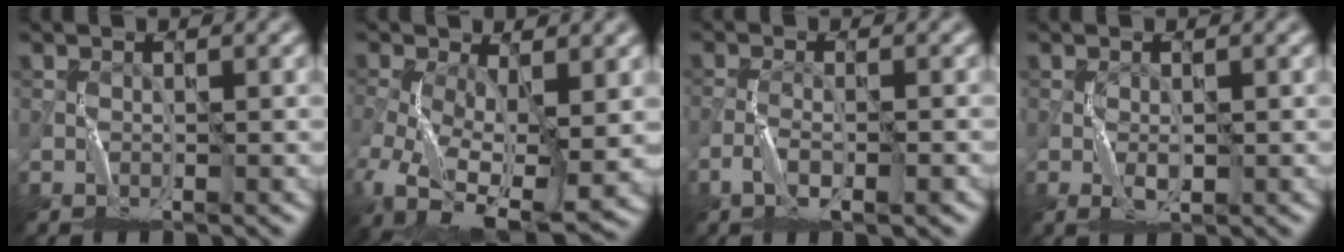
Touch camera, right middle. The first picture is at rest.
{"total": 12.4, "force": [-4.1, 5.8, 10.2], "torque": [-0.212, -0.039, -0.058]}
{"total": 3.2, "force": [-1.6, 0.8, 2.6], "torque": [-0.056, 0.001, -0.031]}
{"total": 1.6, "force": [-0.4, 0.7, 1.4], "torque": [-0.030, 0.000, -0.007]}